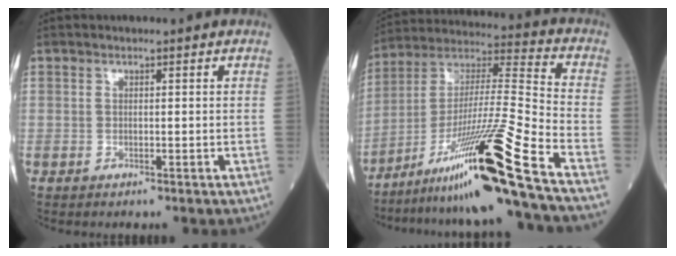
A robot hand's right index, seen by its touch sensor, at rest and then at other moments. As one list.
[{"total": 21.8, "force": [-14.1, -2.9, 16.3], "torque": [-0.296, -0.023, -0.249]}]